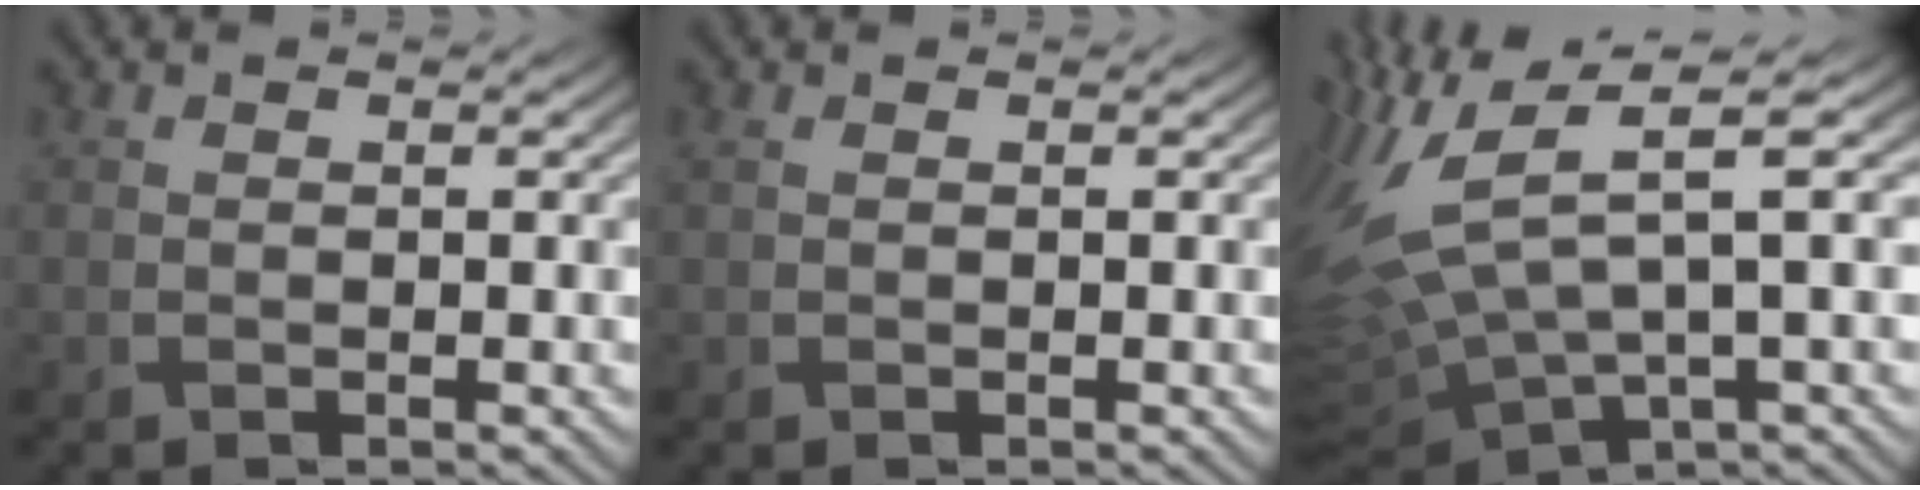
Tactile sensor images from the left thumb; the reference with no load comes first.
{"total": 0.7, "force": [0.3, 0.3, 0.6], "torque": [-0.018, 0.005, 0.007]}
{"total": 13.9, "force": [2.0, 5.4, 12.6], "torque": [-0.326, -0.005, 0.065]}